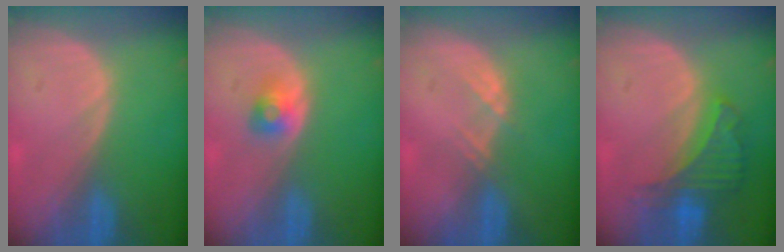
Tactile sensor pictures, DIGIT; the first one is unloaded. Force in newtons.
{"total": 2.6, "press": 2.4, "slide": 1.0}
{"total": 1.9, "press": 1.8, "slide": 0.8}
{"total": 6.5, "press": 6.0, "slide": 2.4}